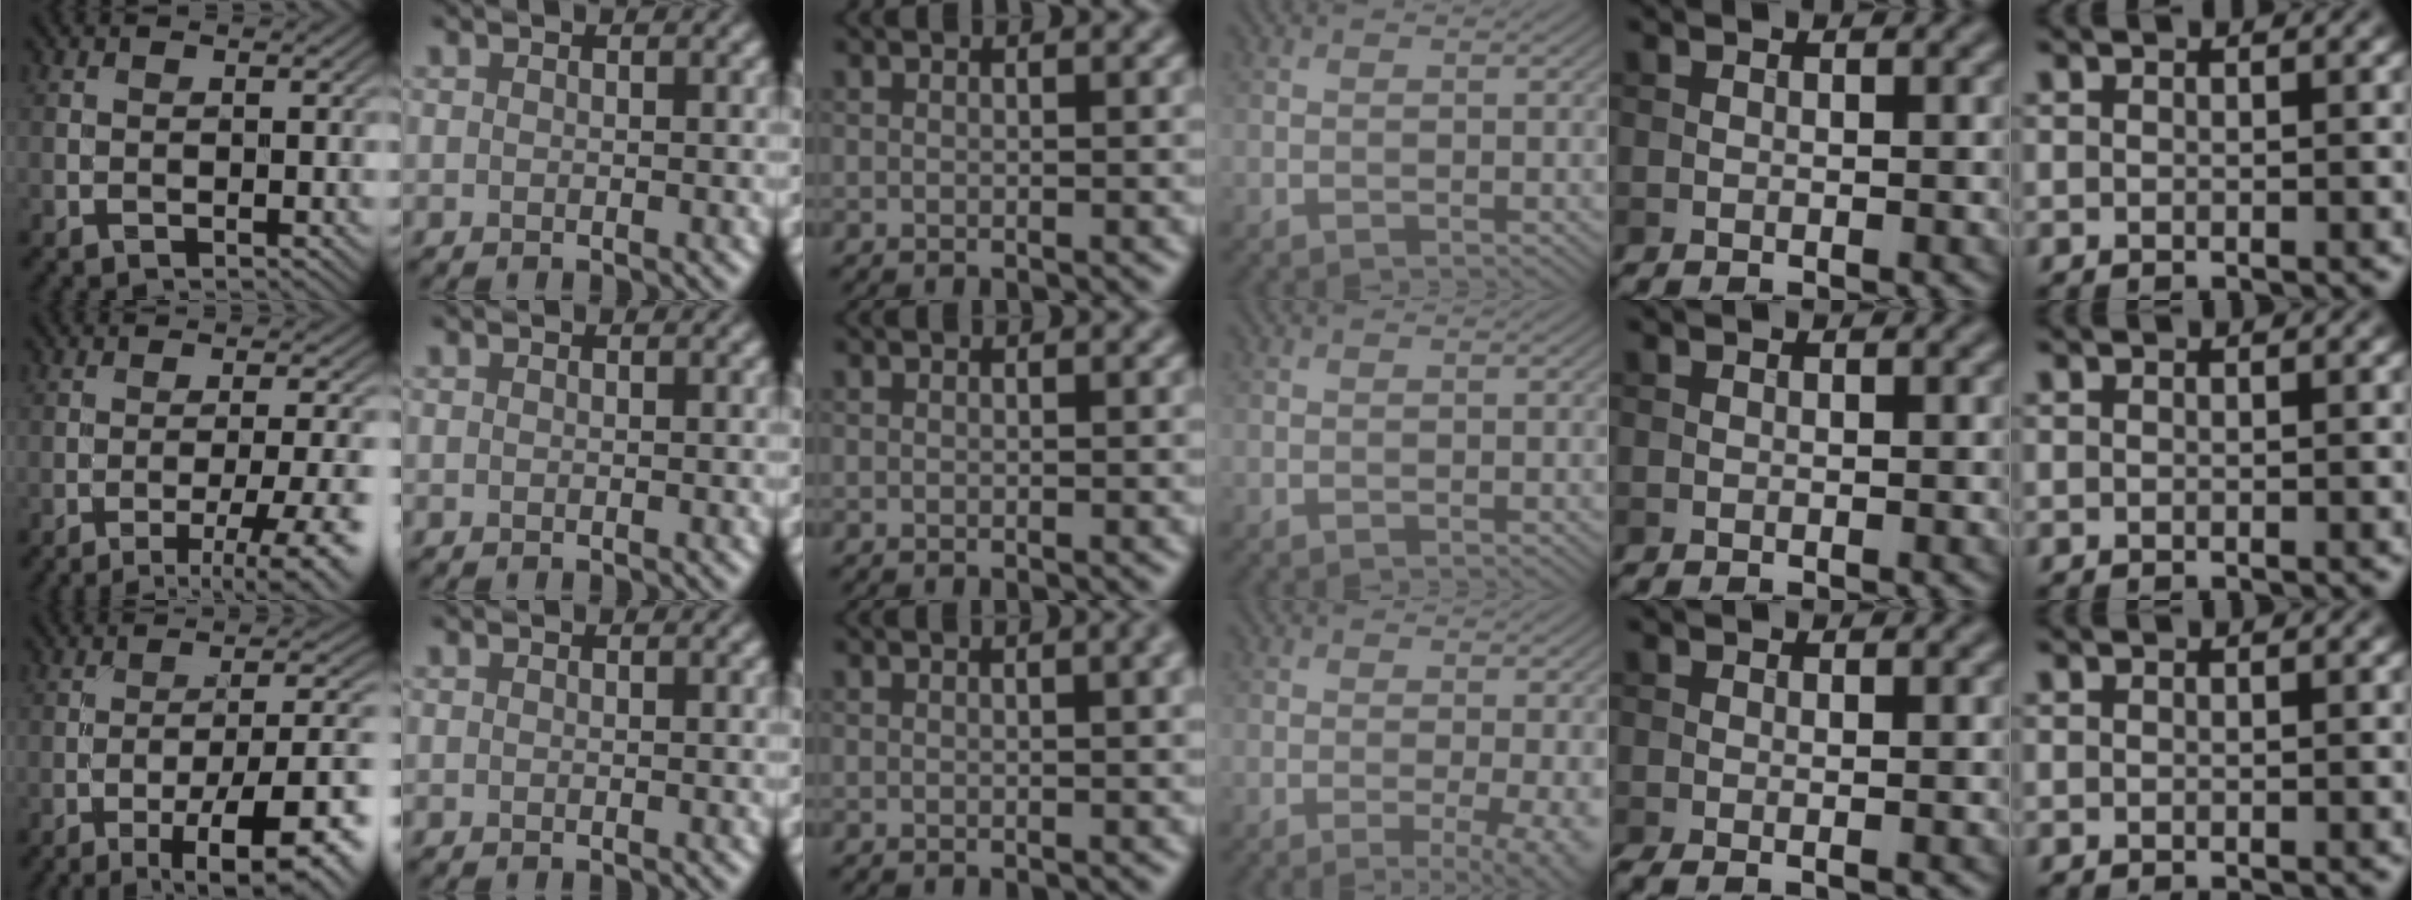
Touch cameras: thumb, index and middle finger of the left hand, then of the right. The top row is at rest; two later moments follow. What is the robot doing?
{"motion": "screw", "object": "dispenser bottle"}